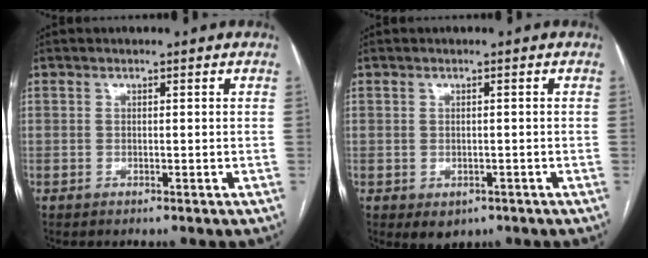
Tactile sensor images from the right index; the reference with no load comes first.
{"total": 2.8, "force": [-1.3, 2.1, 1.4], "torque": [-0.014, -0.002, -0.004]}